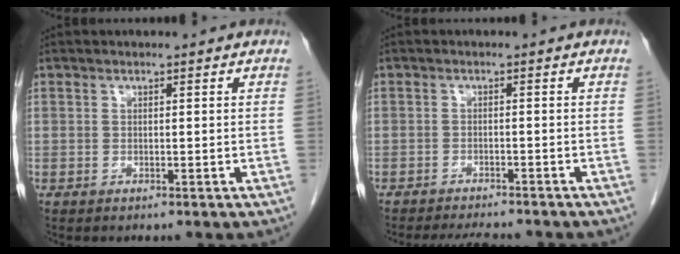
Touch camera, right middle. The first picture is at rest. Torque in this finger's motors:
{"motor_torque": [0.05, -0.04, 0.00, 0.01]}